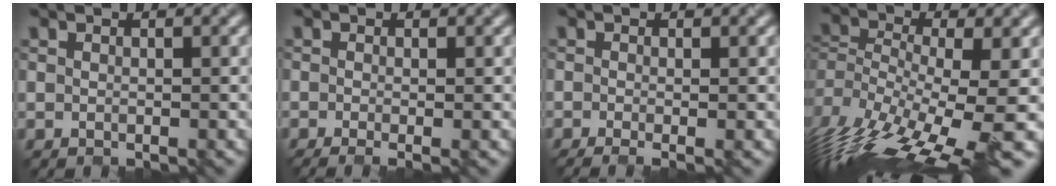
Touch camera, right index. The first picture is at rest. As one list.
[{"total": 1.4, "force": [-0.6, 0.1, 1.3], "torque": [-0.023, -0.012, -0.013]}, {"total": 1.8, "force": [-0.8, 0.3, 1.6], "torque": [-0.028, -0.013, -0.015]}, {"total": 13.6, "force": [-6.9, 5.1, 10.6], "torque": [-0.224, -0.010, -0.105]}]